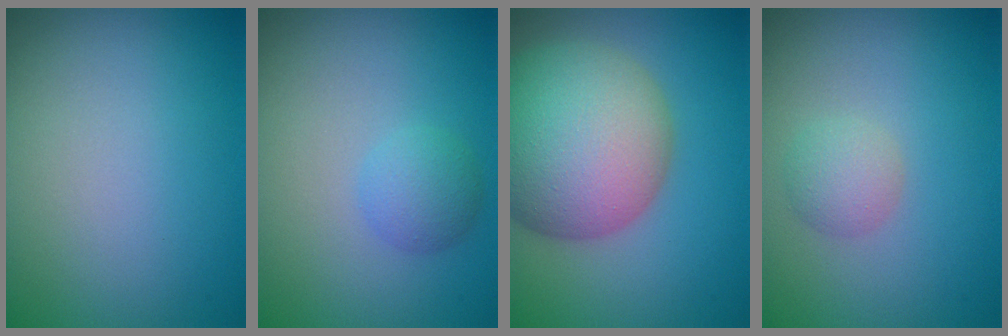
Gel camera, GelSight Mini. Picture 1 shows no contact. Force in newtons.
{"total": 2.1, "press": 2.1, "slide": 0.2}
{"total": 12.0, "press": 12.0, "slide": 0.5}
{"total": 1.8, "press": 1.8, "slide": 0.1}